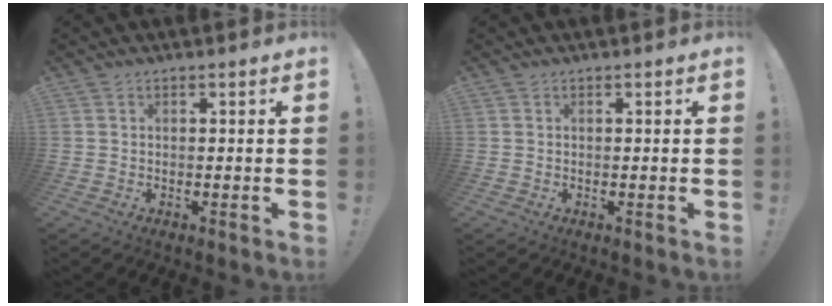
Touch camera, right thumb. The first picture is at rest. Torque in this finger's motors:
{"motor_torque": [-0.09, 0.10, -0.01, 0.00, 0.00]}